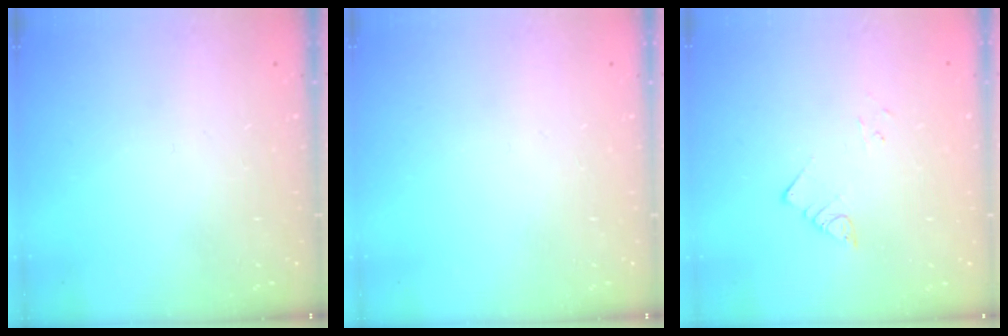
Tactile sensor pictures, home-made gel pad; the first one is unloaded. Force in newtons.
{"total": 0.0}
{"total": 2.9, "press": 2.9, "slide": 0.4}